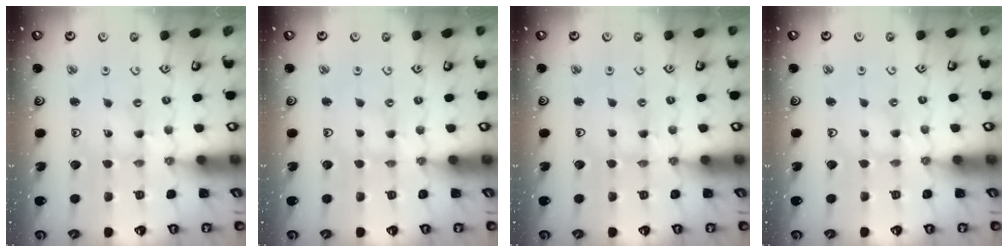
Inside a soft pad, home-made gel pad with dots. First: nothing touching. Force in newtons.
{"total": 0.5, "press": 0.5, "slide": 0.2}
{"total": 1.3, "press": 1.3, "slide": 0.2}
{"total": 0.9, "press": 0.8, "slide": 0.2}